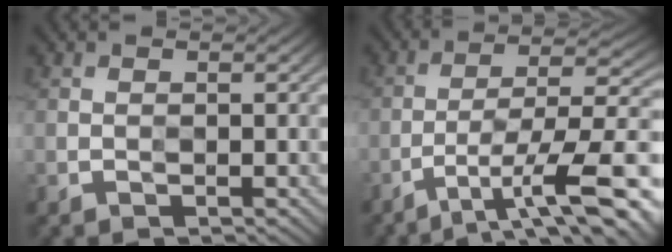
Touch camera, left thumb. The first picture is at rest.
{"total": 11.7, "force": [-6.6, 3.5, 9.0], "torque": [-0.154, 0.000, -0.104]}